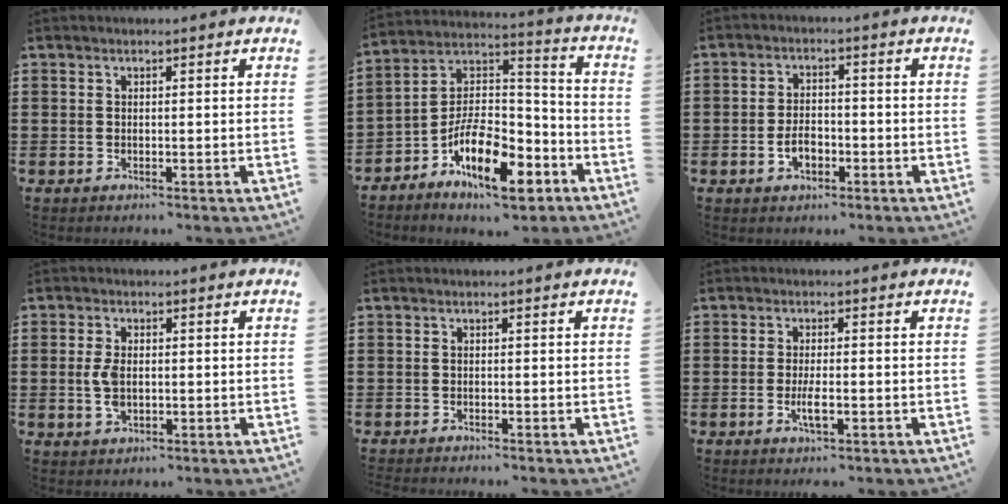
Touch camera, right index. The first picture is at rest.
{"total": 13.3, "force": [-7.9, 5.9, 9.0], "torque": [-0.167, 0.028, -0.144]}
{"total": 3.7, "force": [-1.3, 2.4, 2.5], "torque": [-0.039, 0.003, -0.026]}
{"total": 3.8, "force": [-0.2, 2.0, 3.2], "torque": [-0.076, -0.002, -0.008]}
{"total": 0.7, "force": [-0.7, -0.1, 0.0], "torque": [-0.001, -0.002, -0.014]}
{"total": 3.5, "force": [-1.1, 0.8, 3.2], "torque": [-0.069, -0.007, -0.023]}